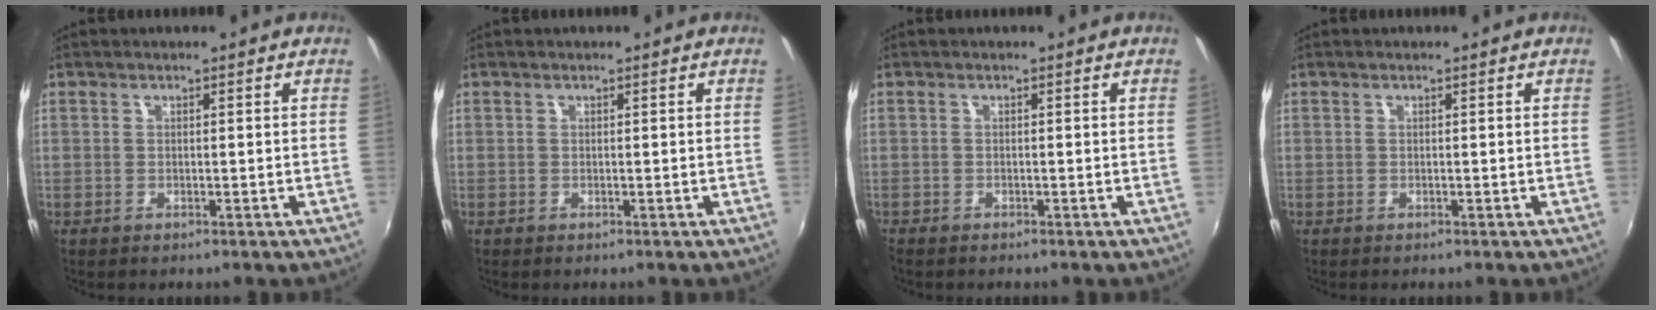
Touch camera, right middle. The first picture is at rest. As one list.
[{"total": 0.0}, {"total": 0.7, "force": [-0.7, 0.2, 0.1], "torque": [-0.004, -0.003, -0.015]}, {"total": 0.0}]